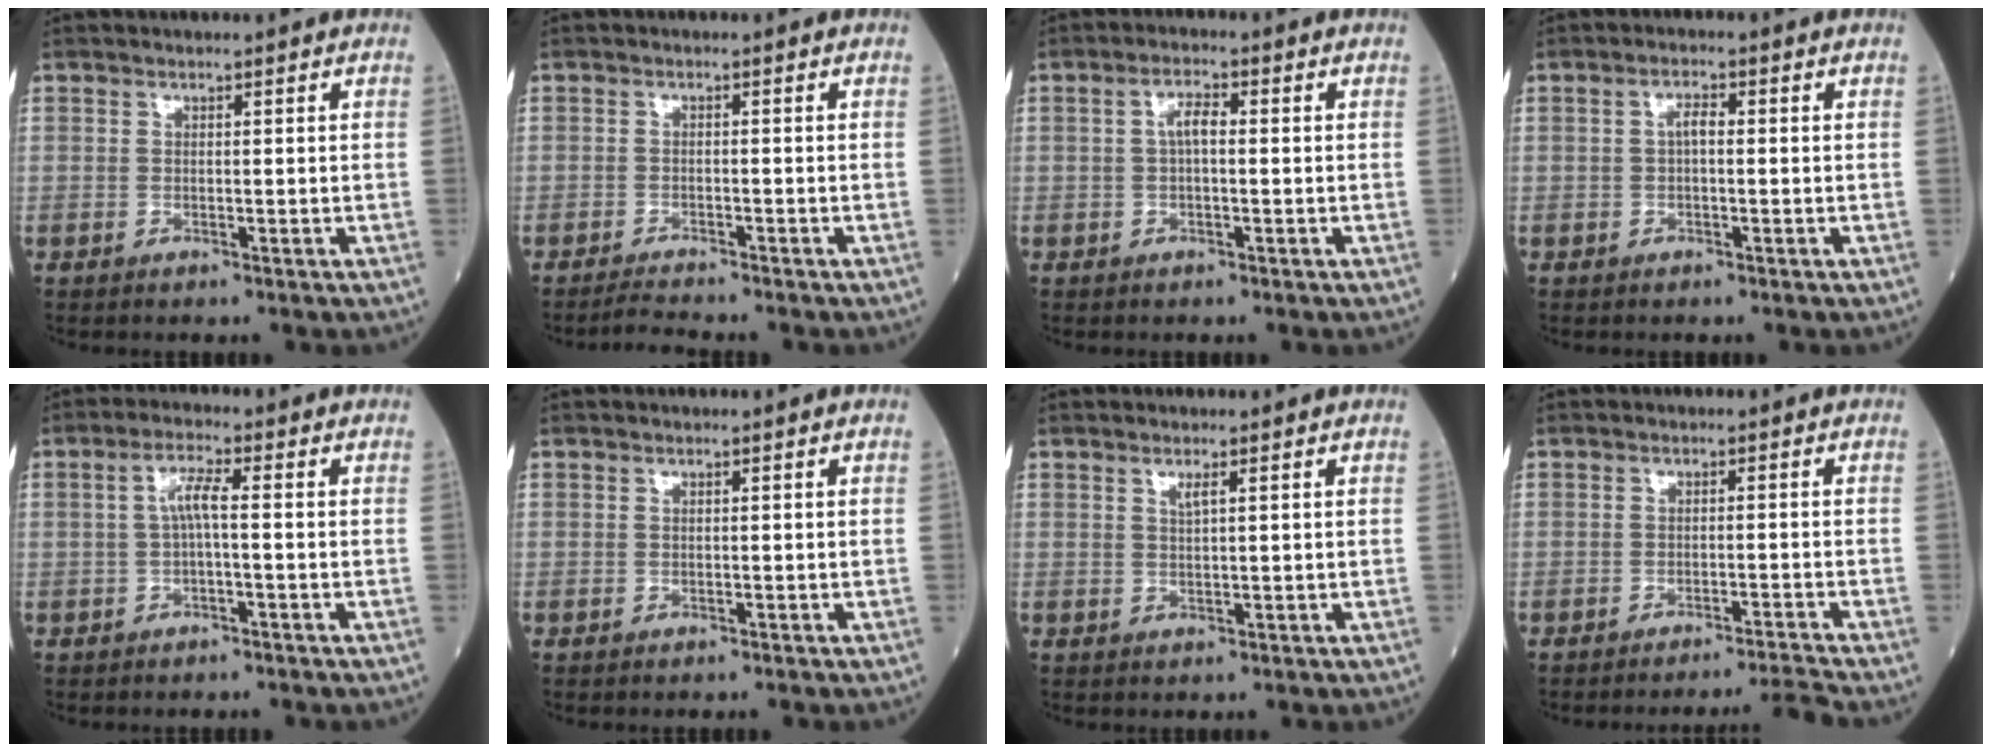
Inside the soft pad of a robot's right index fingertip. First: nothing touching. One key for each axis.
{"total": 2.4, "fx": -2.3, "fy": -0.7, "fz": 0.3, "tx": -0.015, "ty": -0.012, "tz": -0.043}
{"total": 2.8, "fx": 0.1, "fy": 1.0, "fz": 2.6, "tx": -0.050, "ty": 0.012, "tz": 0.001}
{"total": 1.8, "fx": 0.0, "fy": 0.7, "fz": 1.7, "tx": -0.032, "ty": 0.007, "tz": -0.002}
{"total": 3.4, "fx": -0.2, "fy": 0.3, "fz": 3.4, "tx": -0.064, "ty": 0.014, "tz": -0.002}
{"total": 0.0}
{"total": 1.2, "fx": 0.7, "fy": -0.1, "fz": 1.0, "tx": -0.021, "ty": -0.002, "tz": 0.012}
{"total": 5.2, "fx": -4.3, "fy": -2.9, "fz": 0.1, "tx": -0.004, "ty": 0.000, "tz": -0.063}